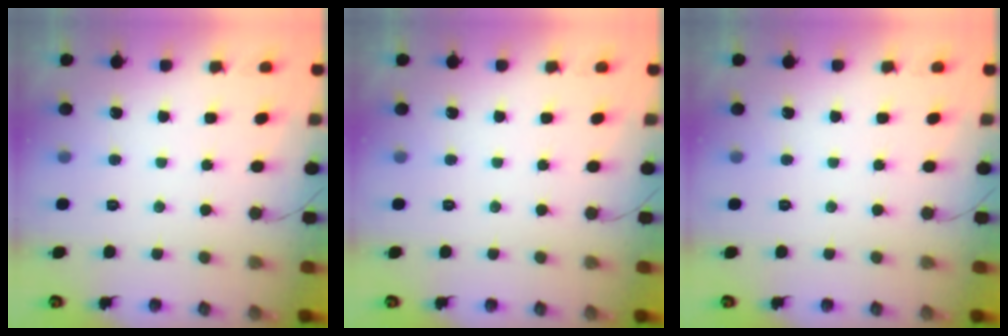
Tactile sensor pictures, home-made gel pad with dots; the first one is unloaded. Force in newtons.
{"total": 0.0}
{"total": 0.0}